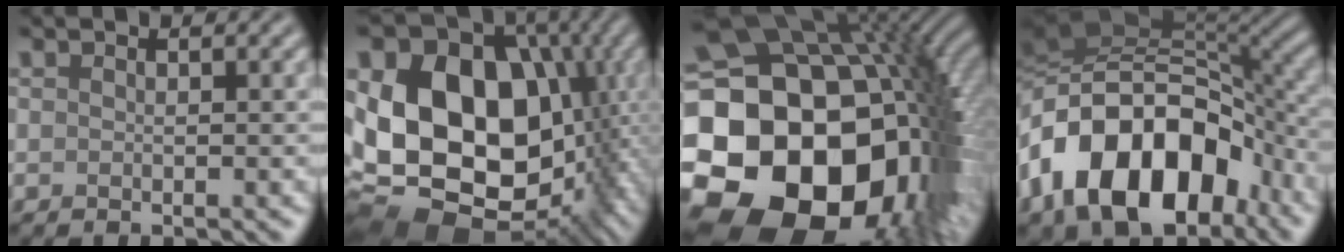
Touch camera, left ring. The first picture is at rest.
{"total": 21.3, "force": [-0.3, 16.5, 13.4], "torque": [-0.242, -0.007, 0.013]}
{"total": 25.0, "force": [-5.6, 19.4, 14.7], "torque": [-0.254, -0.033, -0.136]}
{"total": 16.0, "force": [-5.7, 10.1, 11.0], "torque": [-0.182, 0.009, -0.112]}